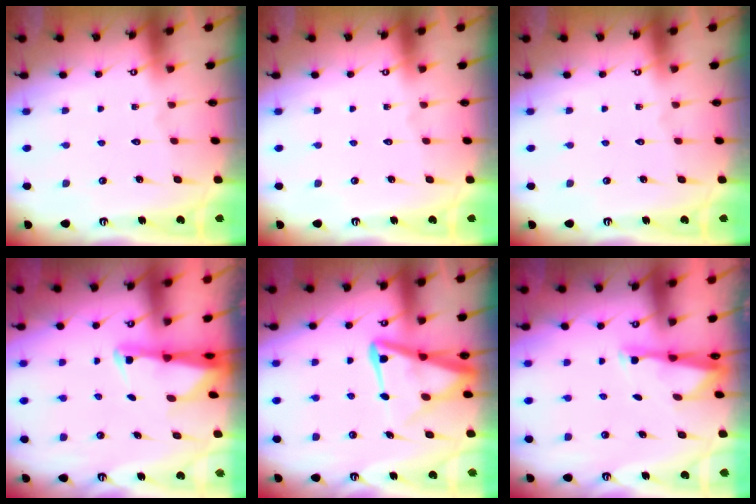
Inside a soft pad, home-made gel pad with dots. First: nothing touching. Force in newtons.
{"total": 0.0}
{"total": 0.0}
{"total": 2.4, "press": 2.3, "slide": 0.5}
{"total": 10.2, "press": 10.1, "slide": 1.1}
{"total": 2.8, "press": 2.7, "slide": 0.4}